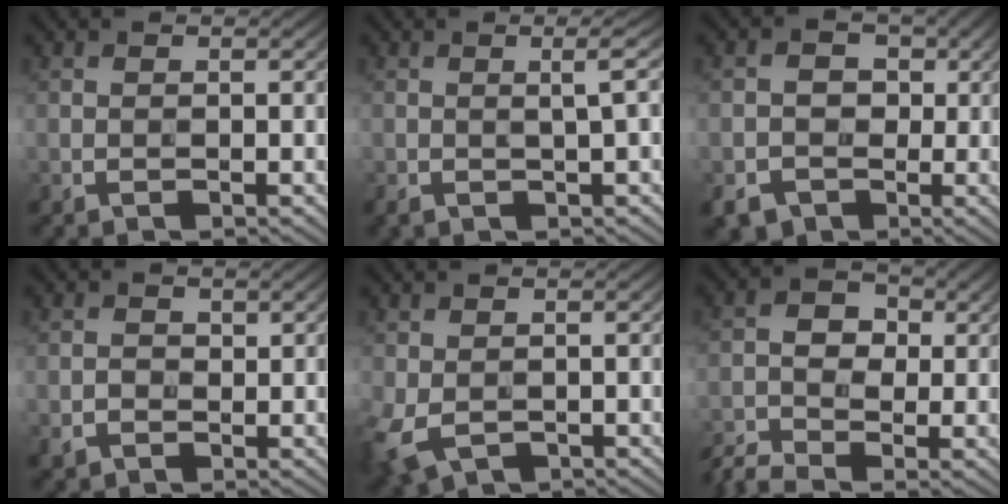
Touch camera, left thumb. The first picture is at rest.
{"total": 2.3, "force": [0.2, 0.3, 2.3], "torque": [-0.037, 0.009, 0.000]}
{"total": 6.9, "force": [-2.0, 6.4, 1.9], "torque": [-0.044, -0.009, -0.048]}
{"total": 1.8, "force": [-0.3, 1.6, 0.7], "torque": [-0.013, -0.005, -0.007]}
{"total": 5.6, "force": [-1.9, 3.7, 3.8], "torque": [-0.109, -0.018, -0.032]}
{"total": 4.6, "force": [-2.3, 3.0, 2.5], "torque": [-0.054, 0.002, -0.058]}